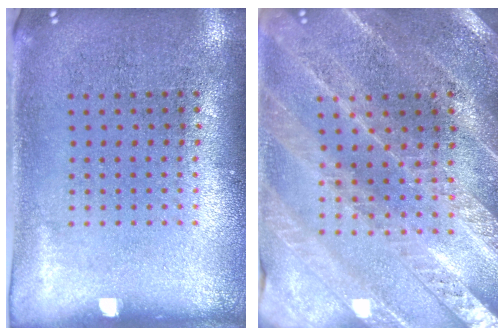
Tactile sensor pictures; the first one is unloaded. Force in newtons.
{"total": 2.4, "press": 2.4, "slide": 0.3}